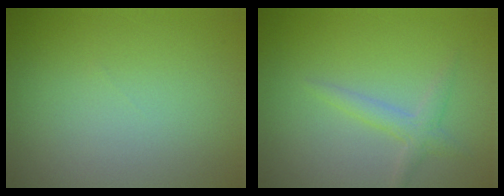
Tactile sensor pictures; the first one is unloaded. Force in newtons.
{"total": 1.8, "press": 1.8, "slide": 0.1}